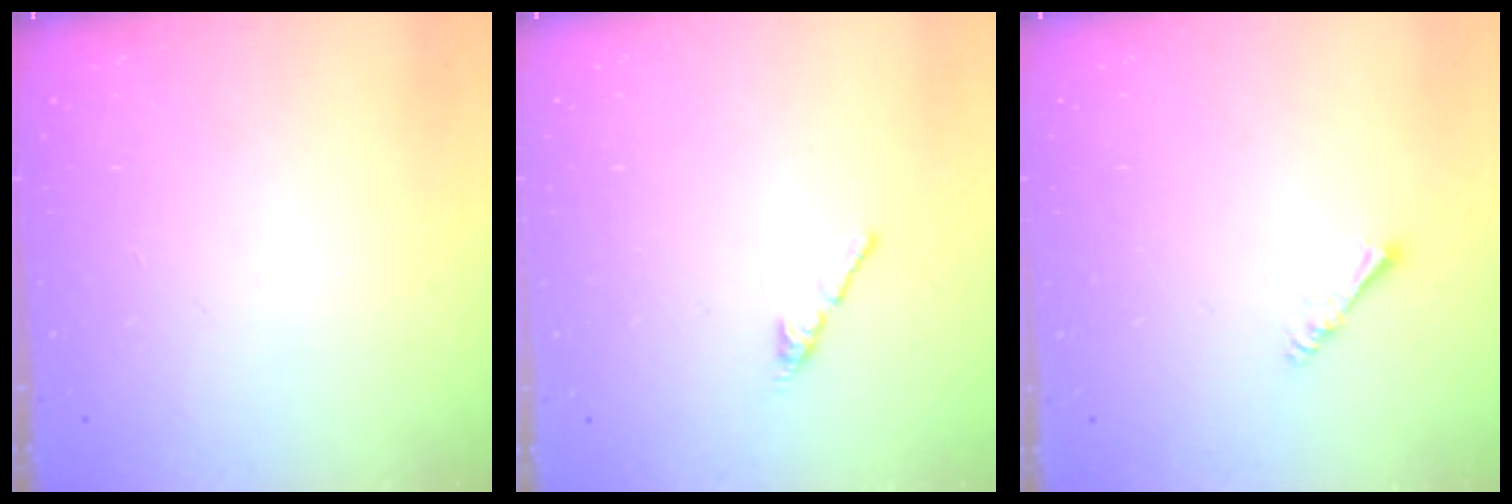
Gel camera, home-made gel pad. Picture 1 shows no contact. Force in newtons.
{"total": 2.7, "press": 2.7, "slide": 0.7}
{"total": 1.4, "press": 1.4, "slide": 0.3}